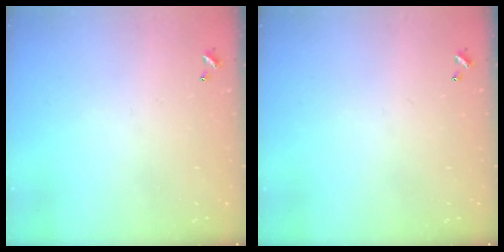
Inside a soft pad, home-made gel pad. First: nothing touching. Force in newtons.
{"total": 0.0}